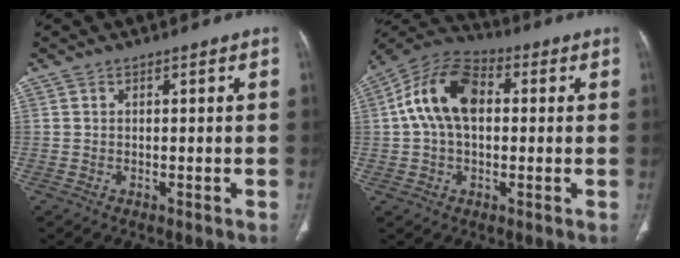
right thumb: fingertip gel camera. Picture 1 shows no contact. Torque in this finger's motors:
{"motor_torque": [1.22, 1.36, 0.39, -0.19, 0.16]}